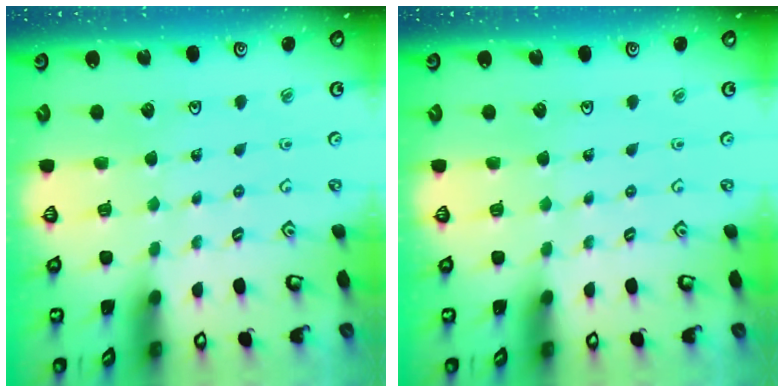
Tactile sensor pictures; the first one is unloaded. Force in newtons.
{"total": 0.0}